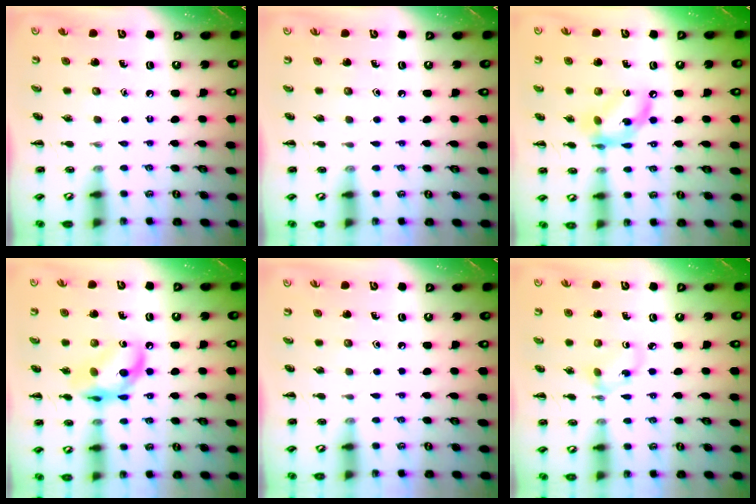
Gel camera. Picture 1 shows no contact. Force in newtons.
{"total": 0.0}
{"total": 12.3, "press": 12.0, "slide": 2.9}
{"total": 12.7, "press": 12.4, "slide": 2.8}
{"total": 0.0}
{"total": 2.9, "press": 2.8, "slide": 0.9}